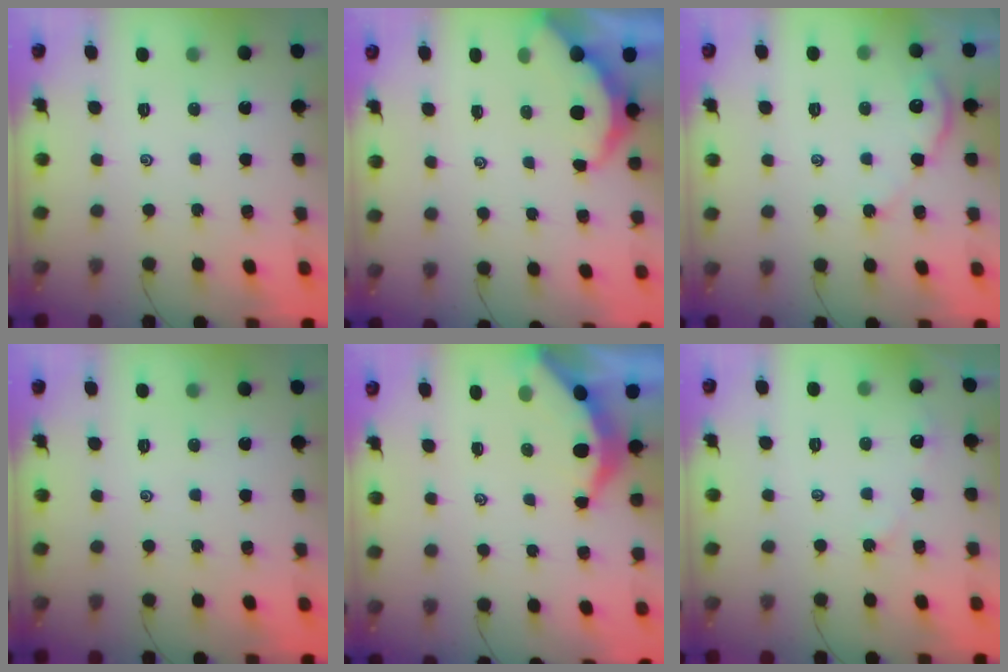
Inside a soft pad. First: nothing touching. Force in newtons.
{"total": 3.2, "press": 3.2, "slide": 0.3}
{"total": 3.8, "press": 3.7, "slide": 0.4}
{"total": 0.0}
{"total": 3.8, "press": 3.8, "slide": 0.4}
{"total": 2.9, "press": 2.8, "slide": 0.3}